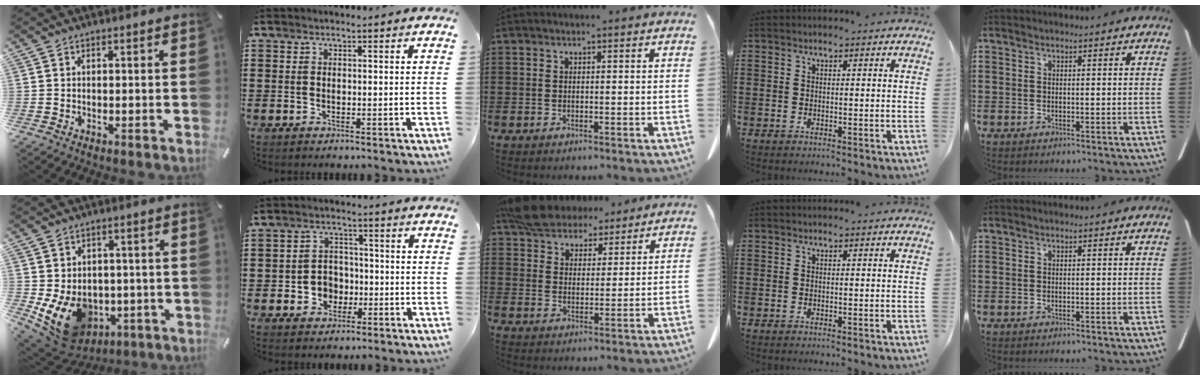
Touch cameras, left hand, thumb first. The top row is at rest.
{"thumb": {"total": 11.3, "force": [-2.7, 9.4, 5.7], "torque": [-0.122, -0.003, -0.042]}, "index": {"total": 4.4, "force": [-1.5, 3.9, 1.4], "torque": [-0.038, 0.010, -0.030]}, "middle": {"total": 7.3, "force": [6.7, 2.6, 1.6], "torque": [-0.060, -0.014, 0.128]}}